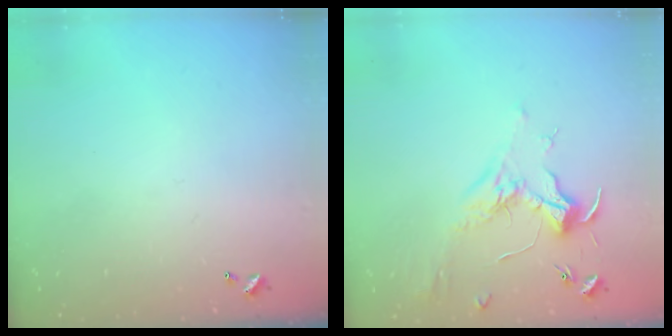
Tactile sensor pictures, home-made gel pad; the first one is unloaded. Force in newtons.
{"total": 1.8, "press": 1.7, "slide": 0.7}